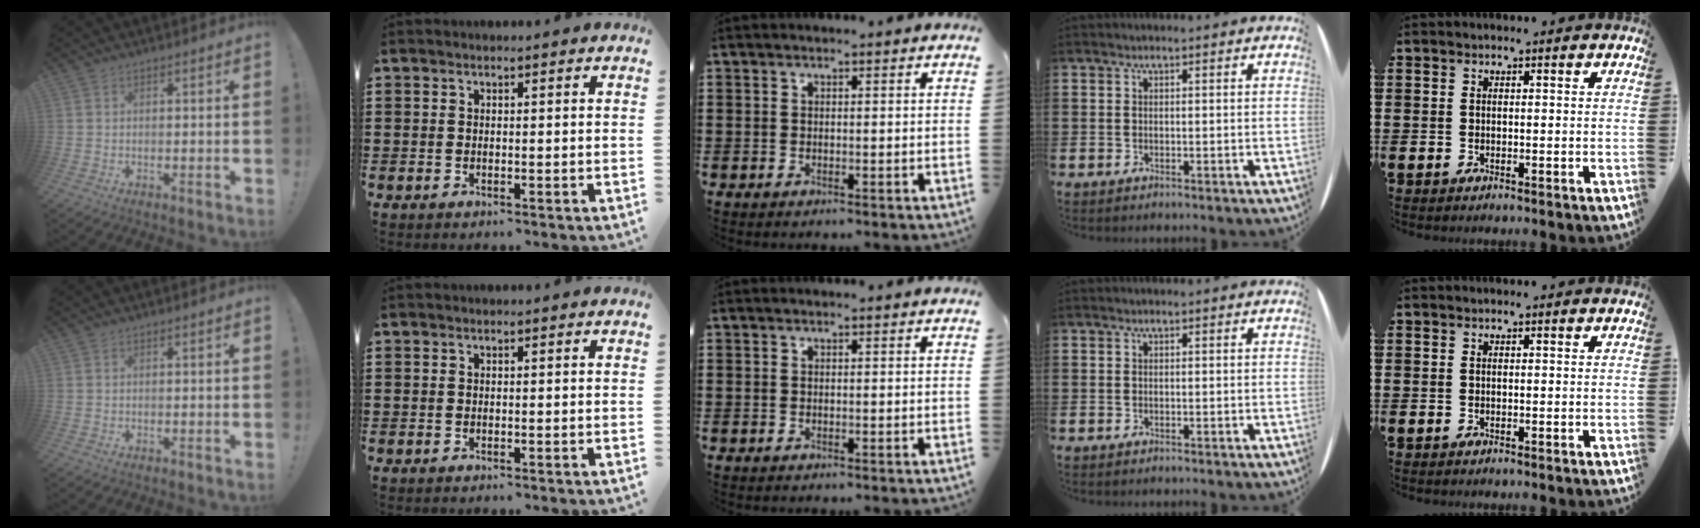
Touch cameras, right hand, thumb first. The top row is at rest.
{}